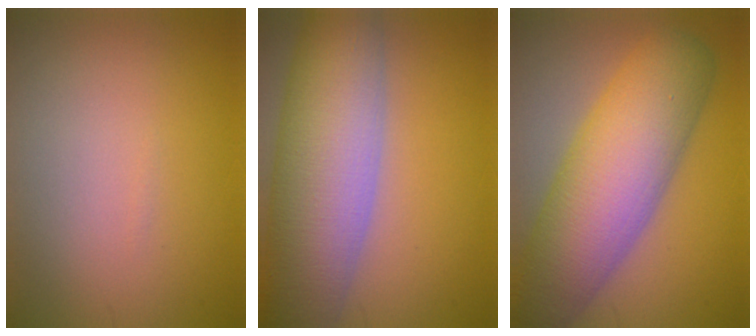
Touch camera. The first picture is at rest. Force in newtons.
{"total": 12.4, "press": 12.4, "slide": 0.5}
{"total": 11.6, "press": 11.5, "slide": 0.5}